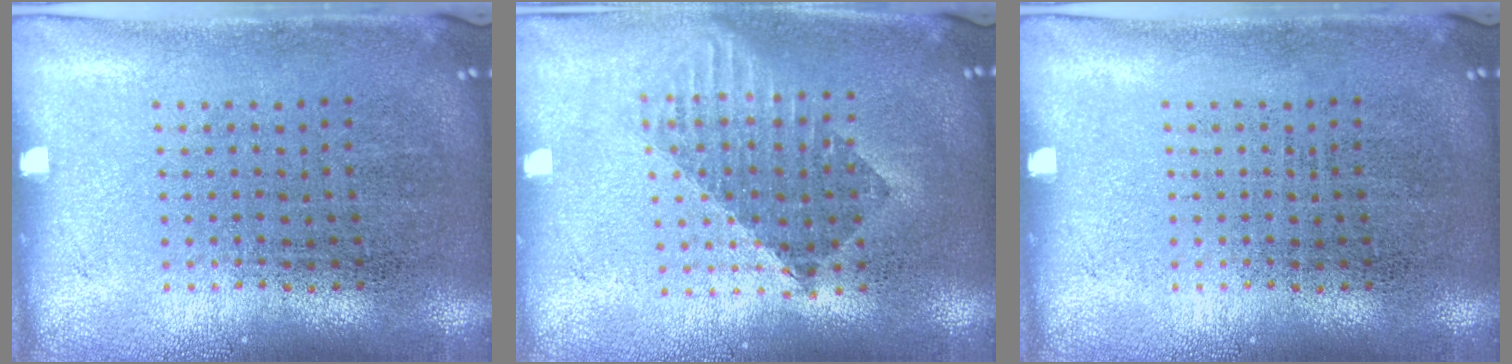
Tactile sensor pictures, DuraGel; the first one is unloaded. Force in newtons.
{"total": 1.5, "press": 1.3, "slide": 0.8}
{"total": 0.0}